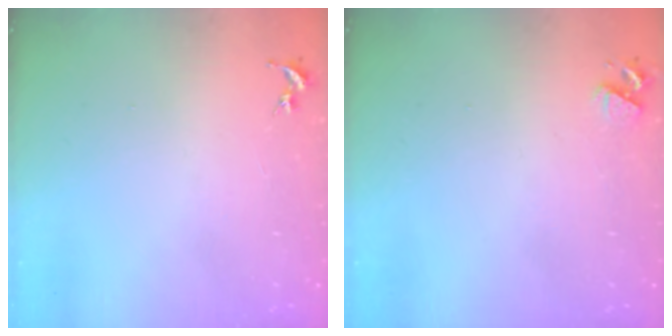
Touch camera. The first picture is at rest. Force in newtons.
{"total": 4.1, "press": 4.0, "slide": 0.6}